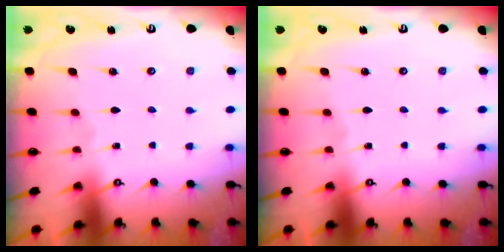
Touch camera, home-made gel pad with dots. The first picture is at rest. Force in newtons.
{"total": 0.0}